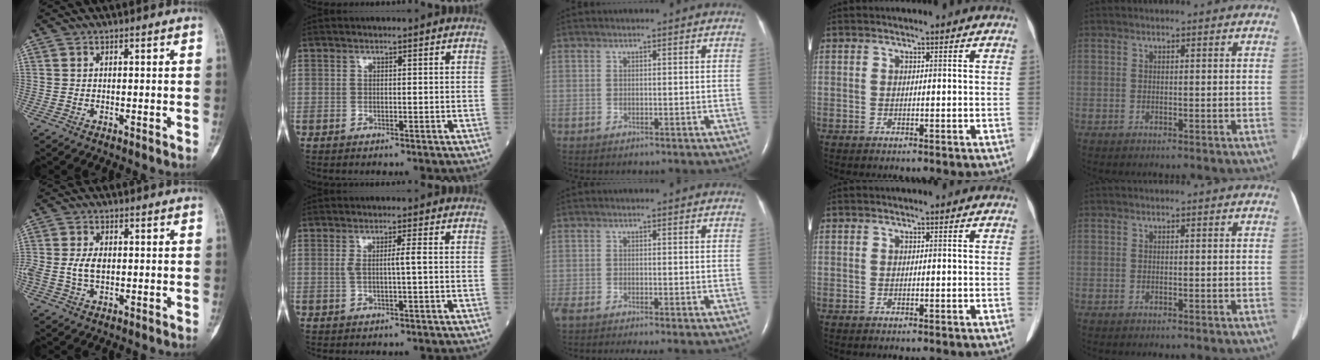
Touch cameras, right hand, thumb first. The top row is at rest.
{"thumb": {"total": 4.3, "force": [-0.2, 2.6, 3.4], "torque": [-0.076, 0.005, -0.002]}, "index": {"total": 2.4, "force": [0.0, -0.3, 2.3], "torque": [-0.044, 0.000, 0.000]}, "middle": {"total": 5.3, "force": [-4.5, 0.2, 2.8], "torque": [-0.043, -0.010, -0.075]}}